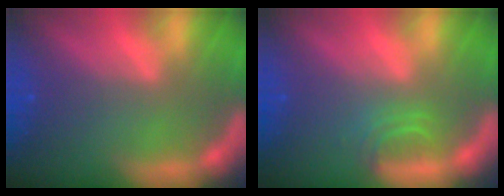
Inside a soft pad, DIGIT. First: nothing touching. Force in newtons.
{"total": 1.9}